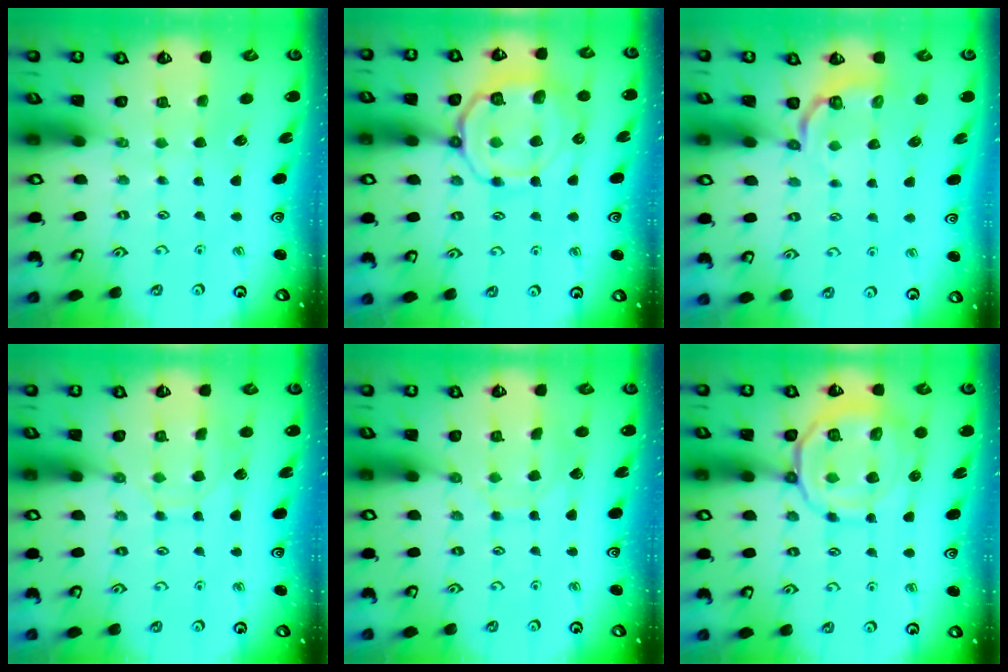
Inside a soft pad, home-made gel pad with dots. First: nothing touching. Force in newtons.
{"total": 12.1, "press": 12.0, "slide": 0.9}
{"total": 3.8, "press": 2.8, "slide": 2.5}
{"total": 9.2, "press": 9.2, "slide": 0.7}
{"total": 6.0, "press": 5.9, "slide": 0.6}
{"total": 14.7, "press": 14.6, "slide": 1.5}